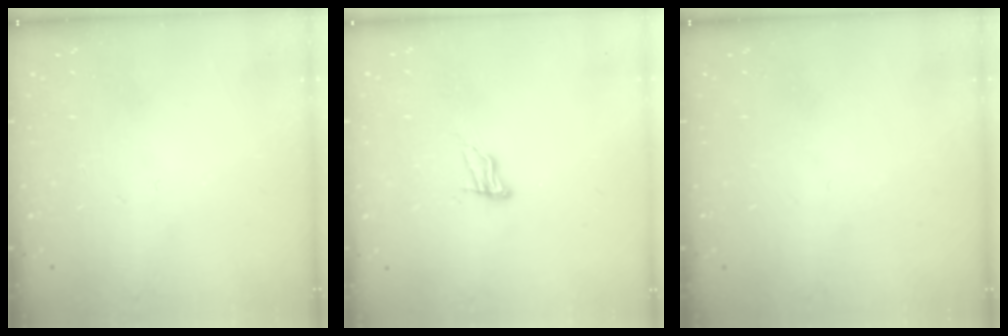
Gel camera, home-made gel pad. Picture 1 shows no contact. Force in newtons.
{"total": 5.8, "press": 5.8, "slide": 0.5}
{"total": 0.0}